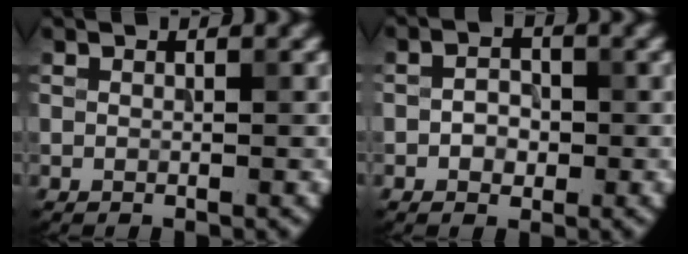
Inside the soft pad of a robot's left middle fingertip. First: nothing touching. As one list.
[{"total": 1.9, "force": [-0.5, 1.4, 1.1], "torque": [-0.017, 0.003, -0.013]}]